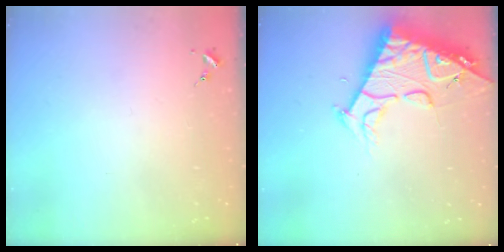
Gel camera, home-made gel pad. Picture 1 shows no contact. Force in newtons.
{"total": 17.7, "press": 17.6, "slide": 1.7}